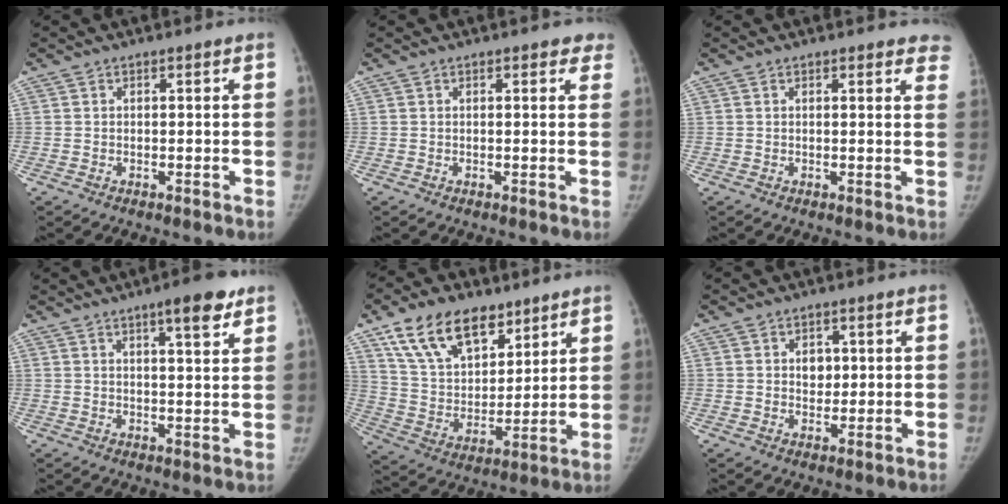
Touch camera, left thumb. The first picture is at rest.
{"total": 2.1, "force": [1.5, 1.2, 1.0], "torque": [0.015, -0.003, 0.005]}
{"total": 4.3, "force": [3.7, 1.6, 1.5], "torque": [0.014, -0.014, 0.021]}
{"total": 7.3, "force": [4.4, 1.7, 5.5], "torque": [-0.067, -0.021, 0.060]}
{"total": 17.6, "force": [11.1, 9.9, 9.5], "torque": [-0.125, -0.040, 0.203]}
{"total": 3.4, "force": [0.7, 2.7, 1.8], "torque": [-0.003, -0.002, 0.010]}